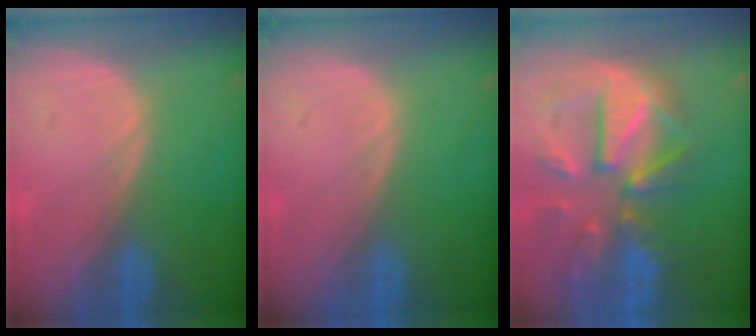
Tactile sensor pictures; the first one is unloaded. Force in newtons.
{"total": 0.0}
{"total": 12.1, "press": 10.5, "slide": 5.9}